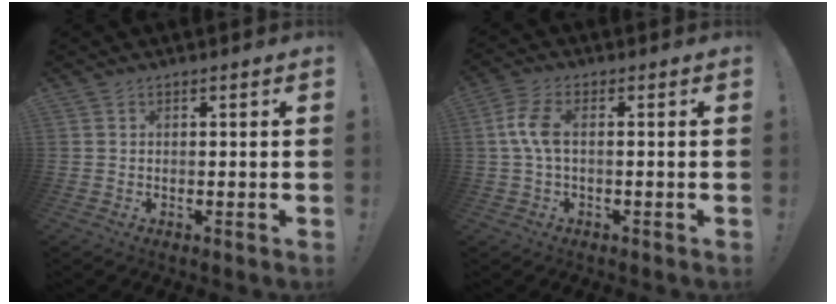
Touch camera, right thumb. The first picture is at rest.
{"total": 6.8, "force": [-0.1, 3.2, 5.9], "torque": [-0.128, 0.008, 0.001]}